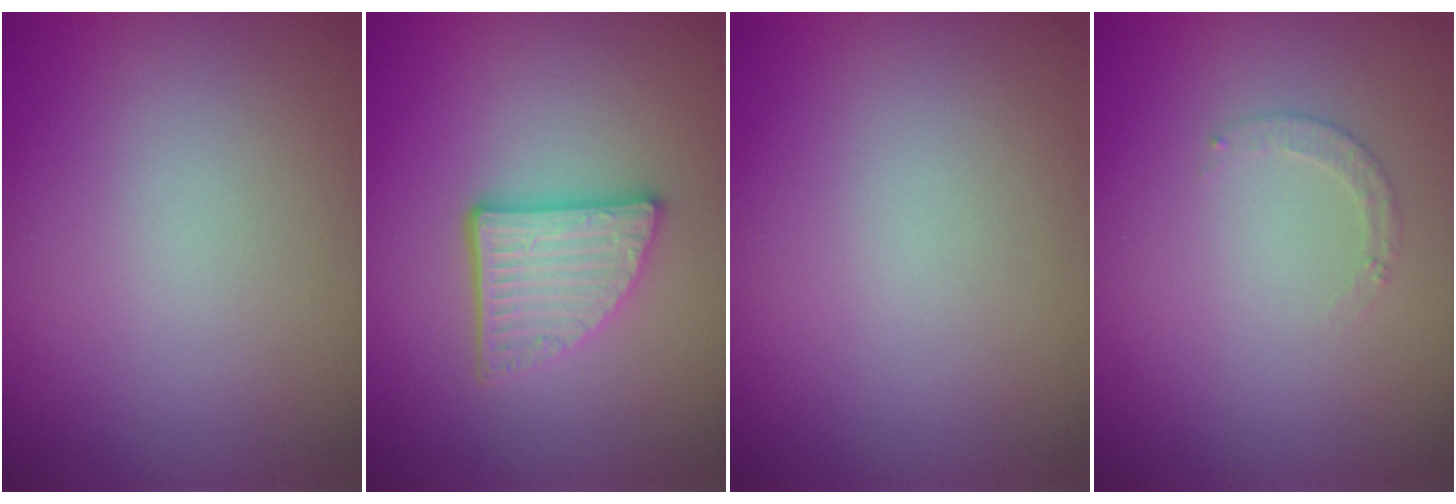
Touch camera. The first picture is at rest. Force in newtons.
{"total": 4.0, "press": 3.2, "slide": 2.4}
{"total": 0.0}
{"total": 1.3, "press": 1.2, "slide": 0.2}